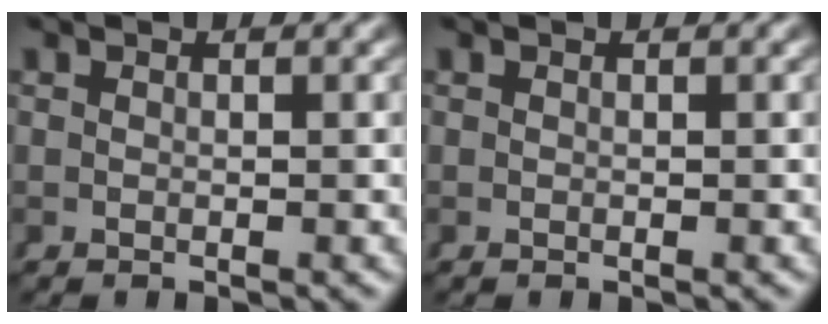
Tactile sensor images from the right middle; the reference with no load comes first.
{"total": 0.0}